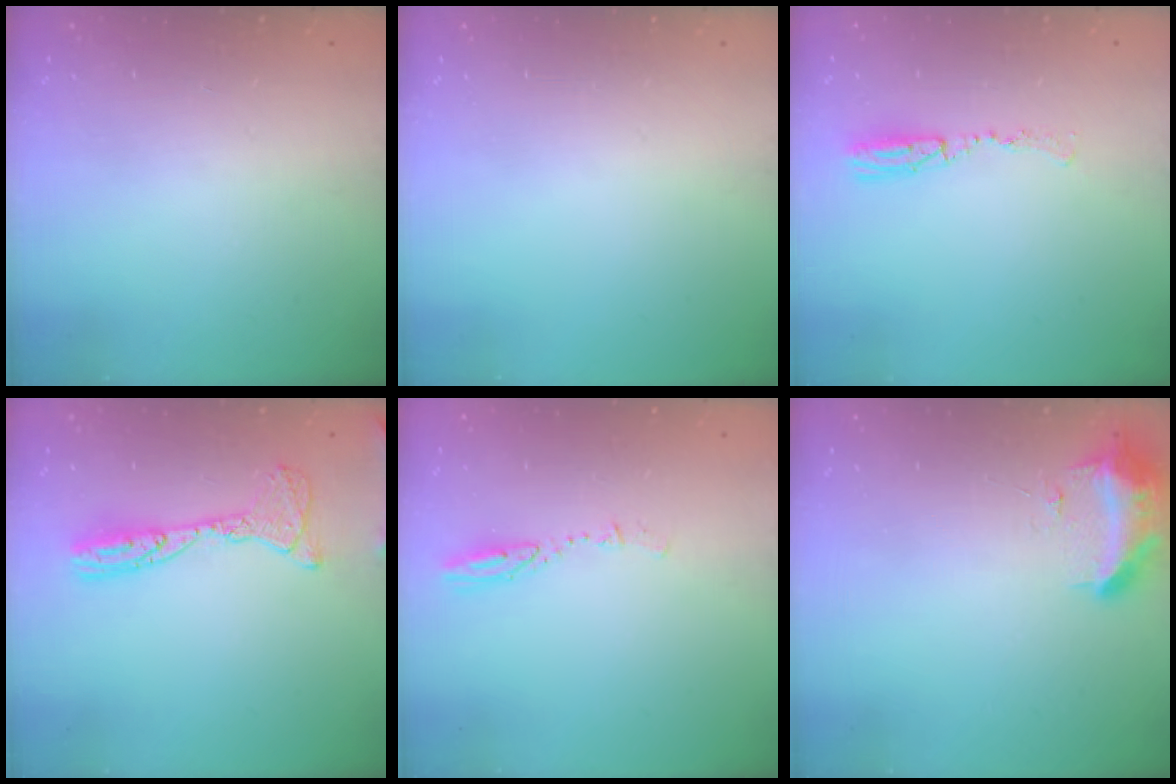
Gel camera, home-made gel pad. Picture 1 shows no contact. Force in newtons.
{"total": 0.0}
{"total": 5.6, "press": 5.3, "slide": 1.9}
{"total": 13.7, "press": 13.7, "slide": 1.3}
{"total": 4.0, "press": 4.0, "slide": 0.3}
{"total": 10.0, "press": 10.0, "slide": 0.4}